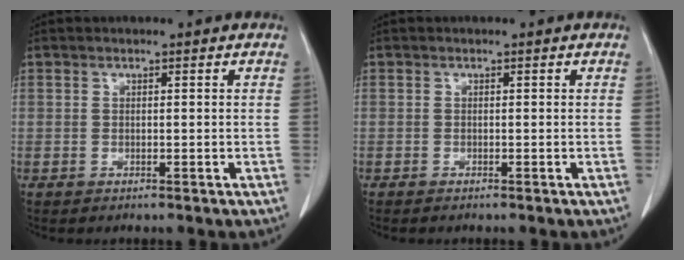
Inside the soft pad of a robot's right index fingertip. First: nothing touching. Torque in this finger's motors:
{"motor_torque": [-0.01, 0.00, -0.01, 0.01]}